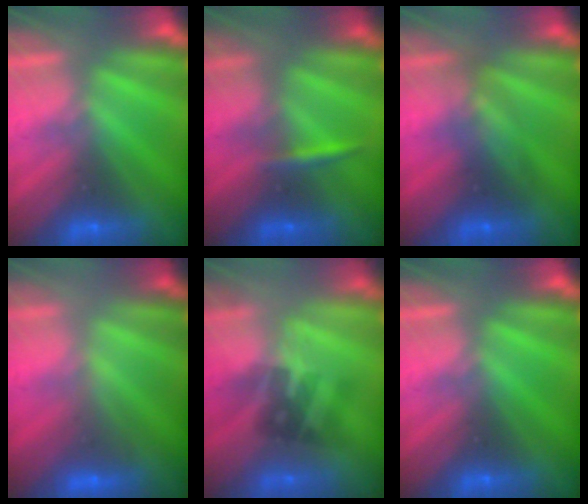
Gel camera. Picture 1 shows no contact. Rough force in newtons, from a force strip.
{"total": 2.4}
{"total": 2.9}
{"total": 2.2}
{"total": 2.1}
{"total": 0.0}